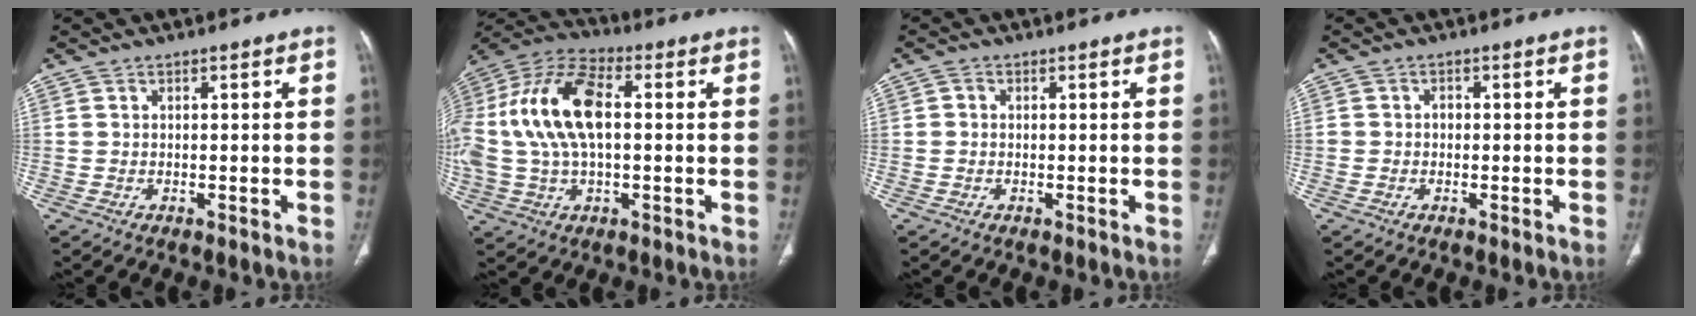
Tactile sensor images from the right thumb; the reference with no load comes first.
{"total": 20.0, "force": [2.0, 10.6, 16.9], "torque": [-0.355, 0.024, 0.031]}
{"total": 1.0, "force": [0.0, 0.9, 0.4], "torque": [-0.001, 0.003, -0.001]}
{"total": 1.2, "force": [-0.1, 1.1, 0.6], "torque": [-0.003, 0.004, -0.005]}